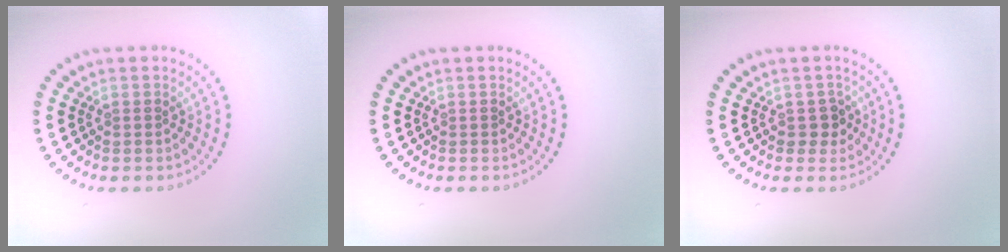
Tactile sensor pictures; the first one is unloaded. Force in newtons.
{"total": 0.0}
{"total": 1.6, "press": 1.4, "slide": 0.8}